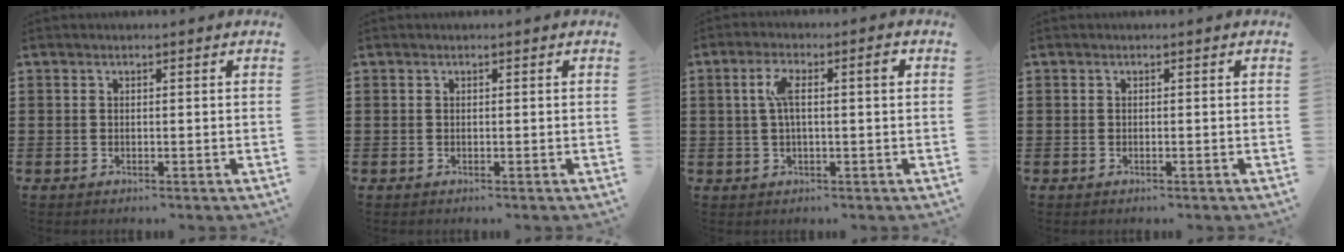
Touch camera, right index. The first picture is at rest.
{"total": 0.0}
{"total": 5.4, "force": [1.0, 1.2, 5.1], "torque": [-0.099, 0.008, 0.012]}
{"total": 0.0}